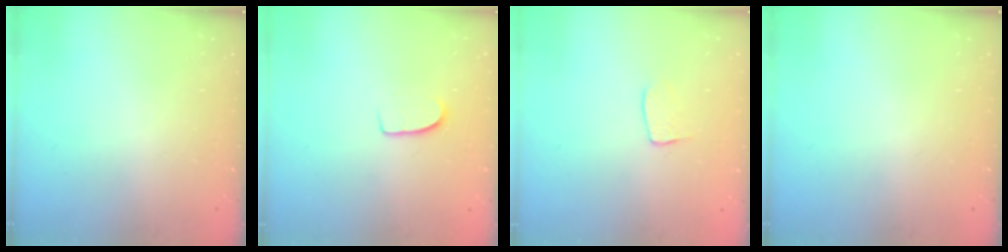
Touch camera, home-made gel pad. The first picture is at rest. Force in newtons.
{"total": 6.4, "press": 6.4, "slide": 0.6}
{"total": 5.9, "press": 5.9, "slide": 0.3}
{"total": 0.0}